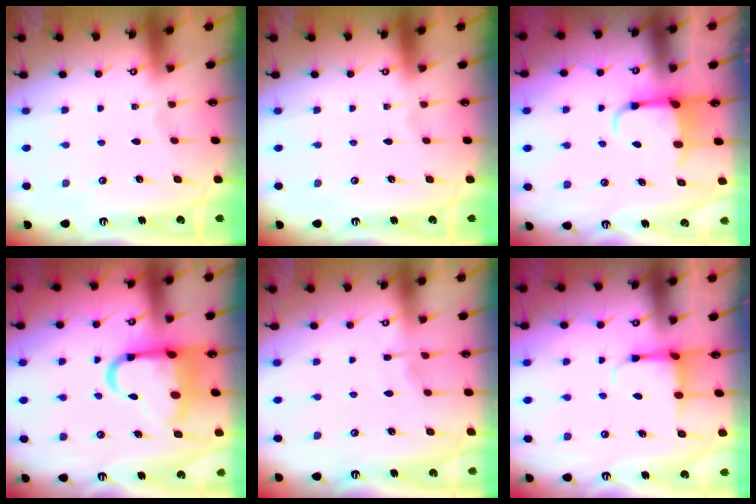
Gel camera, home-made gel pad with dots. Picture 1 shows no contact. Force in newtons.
{"total": 0.0}
{"total": 4.0, "press": 3.8, "slide": 1.1}
{"total": 13.6, "press": 13.2, "slide": 2.9}
{"total": 1.7, "press": 1.7, "slide": 0.4}
{"total": 3.9, "press": 3.8, "slide": 1.1}